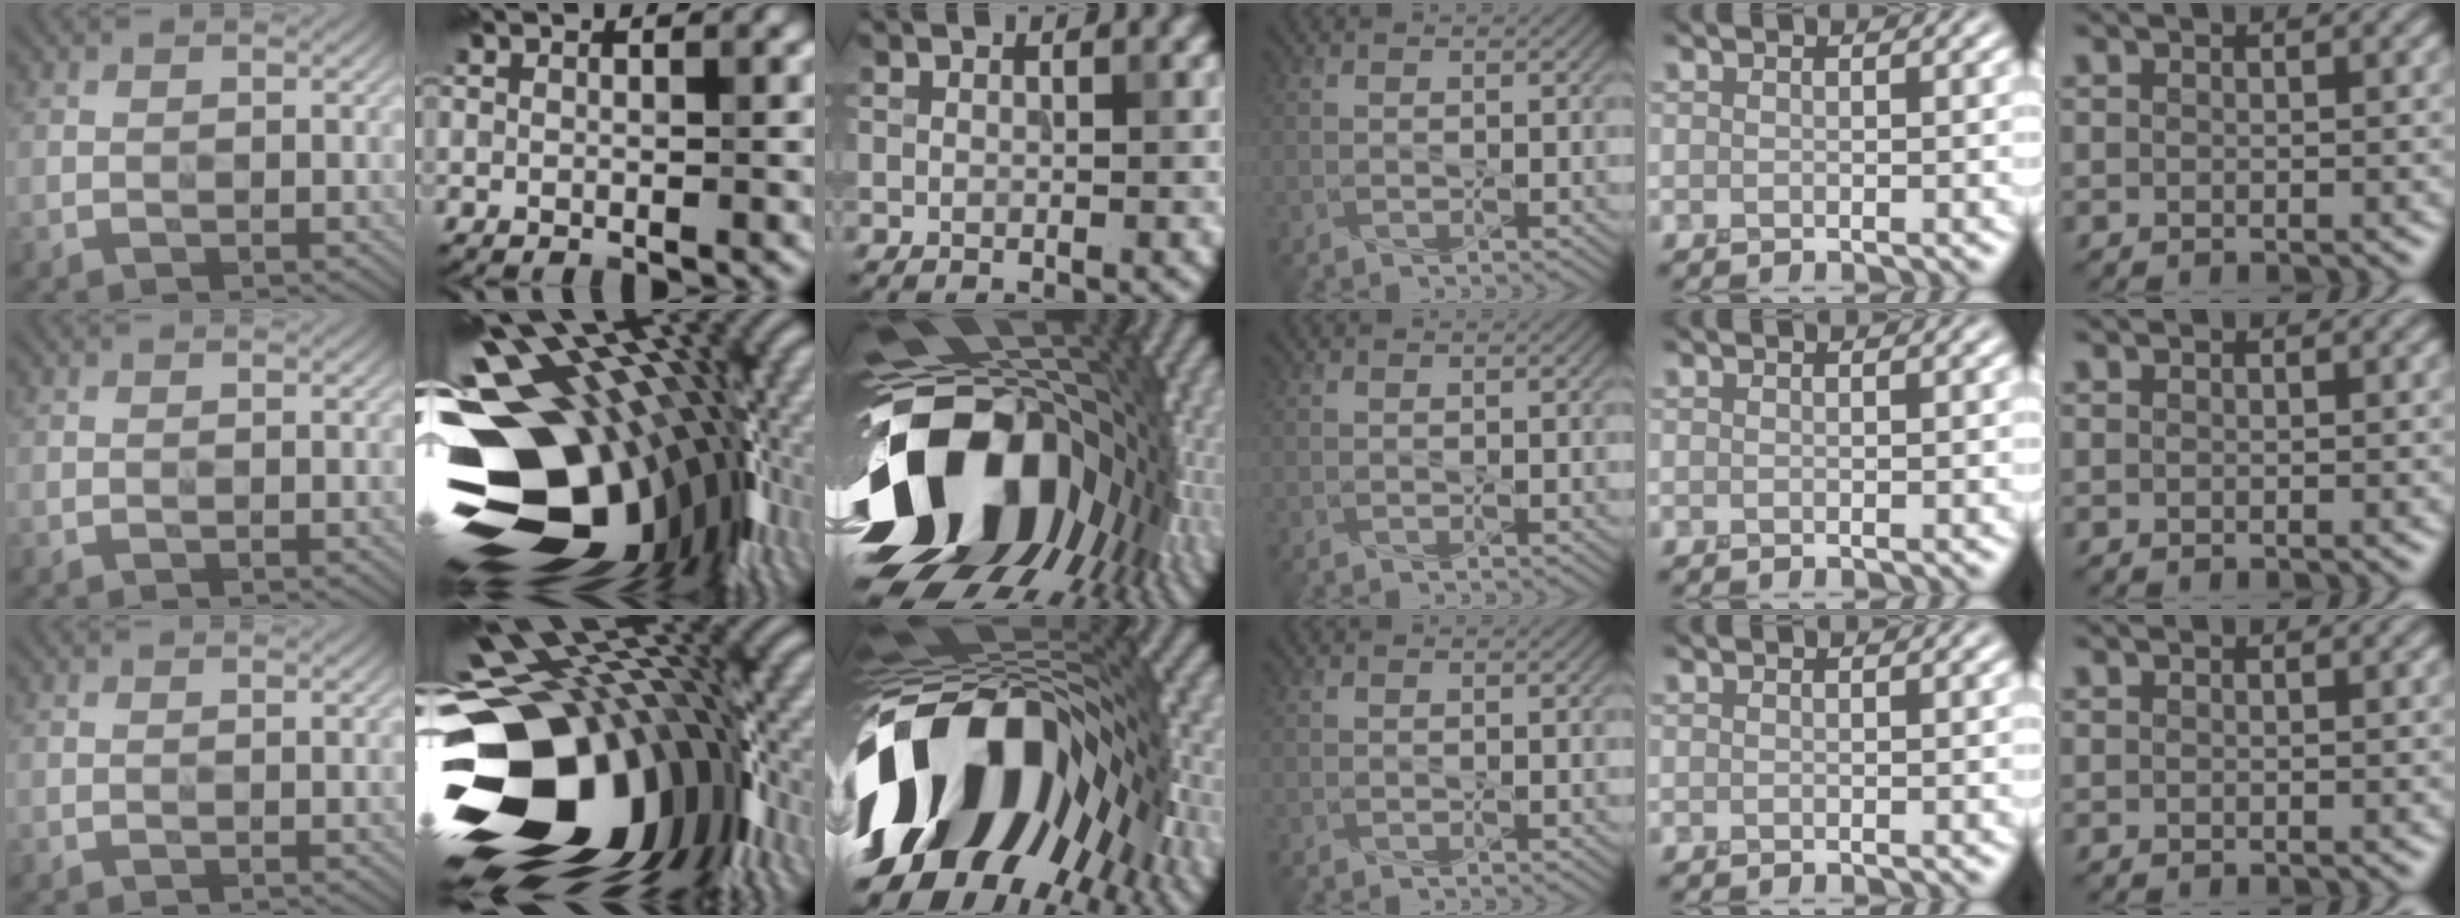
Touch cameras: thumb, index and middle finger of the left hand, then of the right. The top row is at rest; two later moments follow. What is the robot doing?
{"motion": "press", "object": "button"}